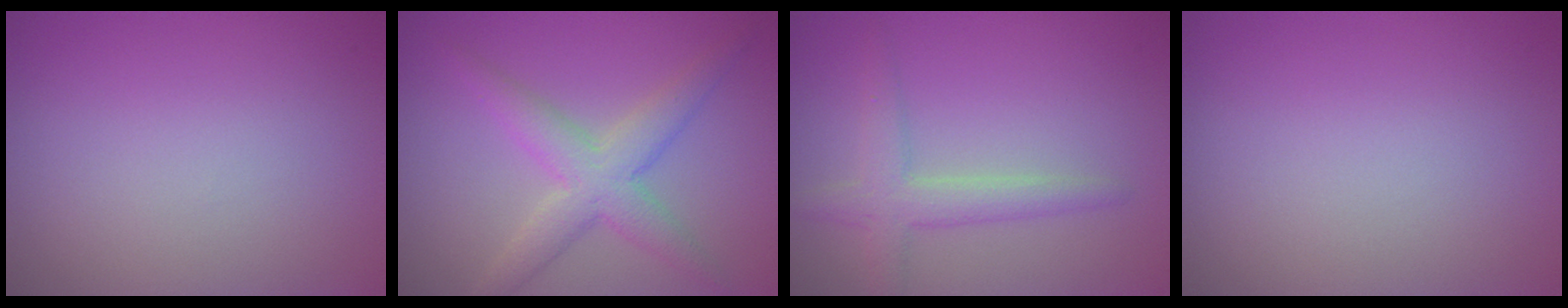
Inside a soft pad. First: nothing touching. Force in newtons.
{"total": 4.2, "press": 4.2, "slide": 0.0}
{"total": 3.0, "press": 3.0, "slide": 0.1}
{"total": 0.0}